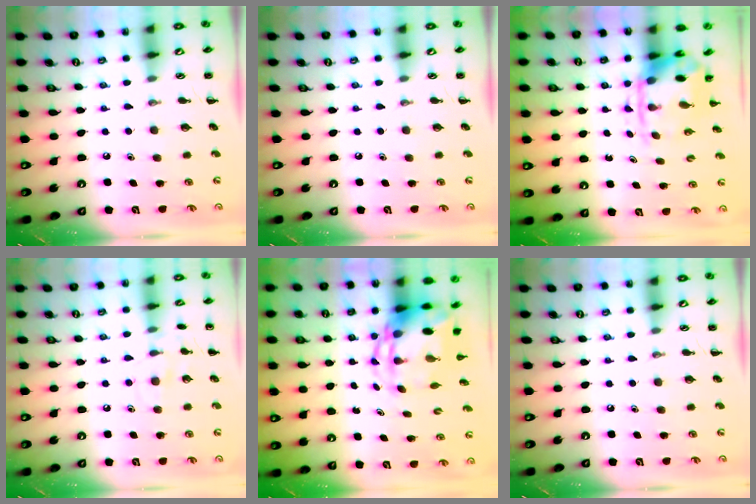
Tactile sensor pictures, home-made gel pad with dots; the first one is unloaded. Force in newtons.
{"total": 0.0}
{"total": 3.7, "press": 3.6, "slide": 0.9}
{"total": 7.6, "press": 7.4, "slide": 1.7}
{"total": 5.6, "press": 5.4, "slide": 1.6}
{"total": 0.0}